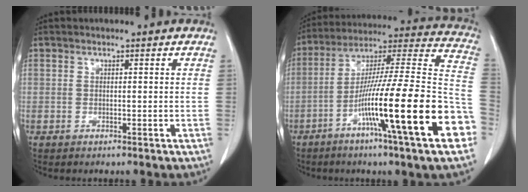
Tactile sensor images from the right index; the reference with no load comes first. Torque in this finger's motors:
{"motor_torque": [2.14, 0.00, 1.05, 0.21]}